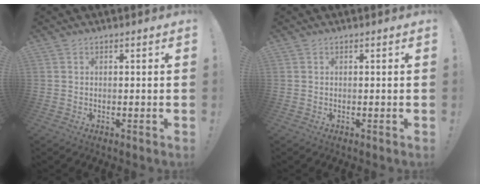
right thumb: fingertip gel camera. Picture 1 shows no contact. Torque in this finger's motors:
{"motor_torque": [-0.10, 0.10, 0.00, 0.00, 0.00]}